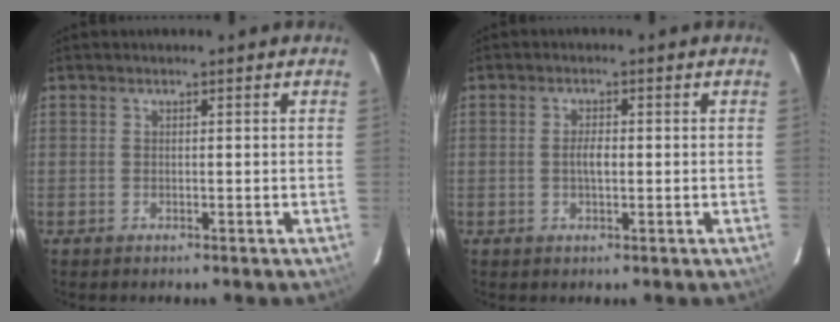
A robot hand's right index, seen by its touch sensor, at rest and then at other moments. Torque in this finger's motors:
{"motor_torque": [0.06, -0.03, 0.35, 0.09]}